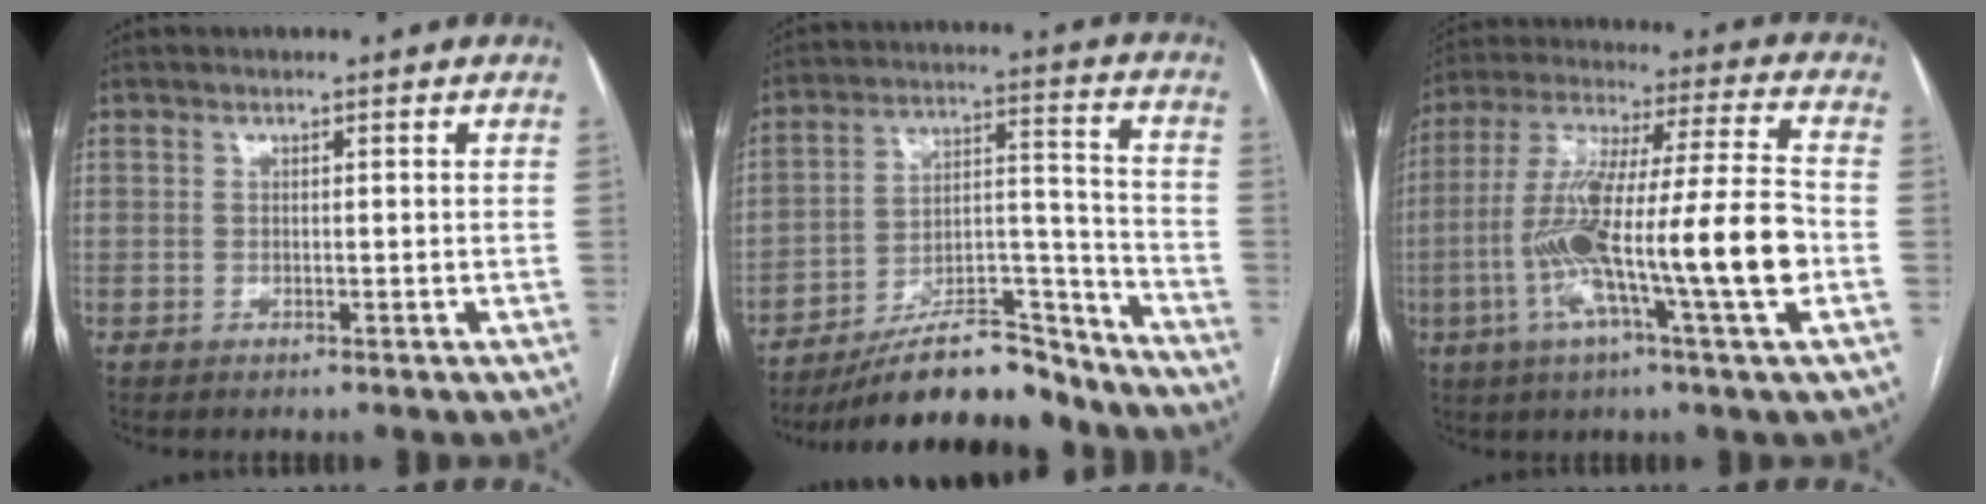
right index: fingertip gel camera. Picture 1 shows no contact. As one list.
[{"total": 16.7, "force": [-14.5, 4.4, 7.0], "torque": [-0.105, 0.040, -0.240]}, {"total": 19.7, "force": [-5.1, 0.2, 19.1], "torque": [-0.345, 0.000, -0.094]}]